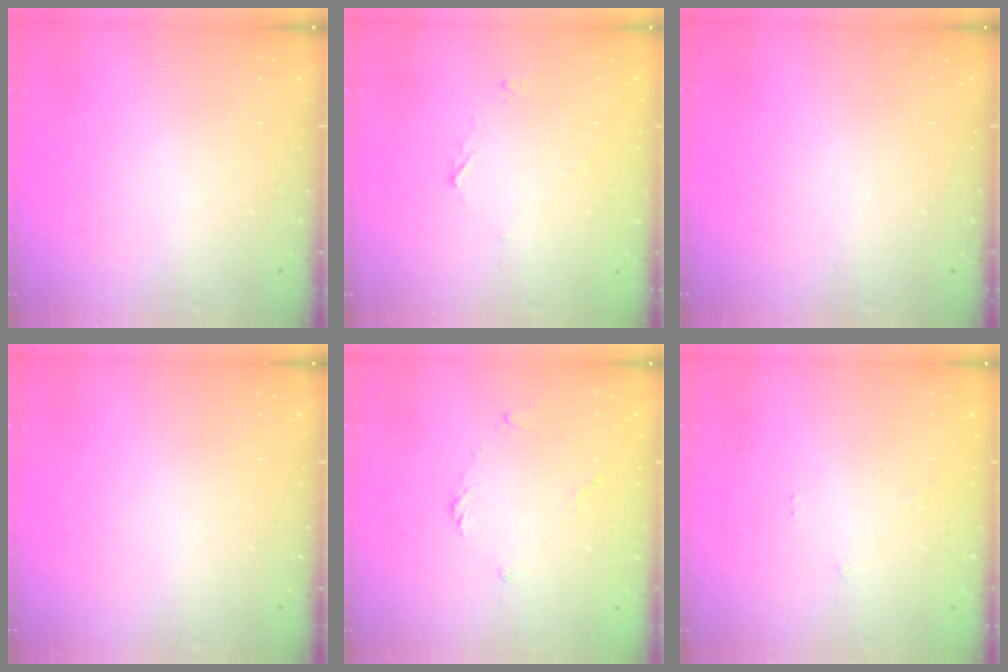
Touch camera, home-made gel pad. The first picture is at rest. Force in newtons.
{"total": 3.7, "press": 3.7, "slide": 0.4}
{"total": 0.0}
{"total": 0.0}
{"total": 2.8, "press": 2.7, "slide": 0.7}
{"total": 0.0}